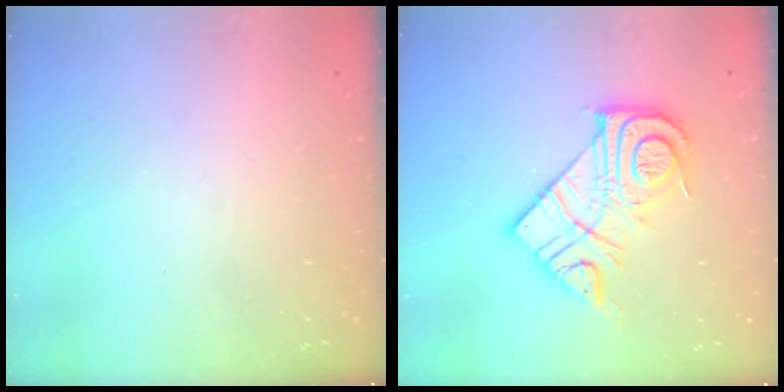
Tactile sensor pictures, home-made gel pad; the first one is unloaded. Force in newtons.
{"total": 17.8, "press": 17.7, "slide": 1.4}